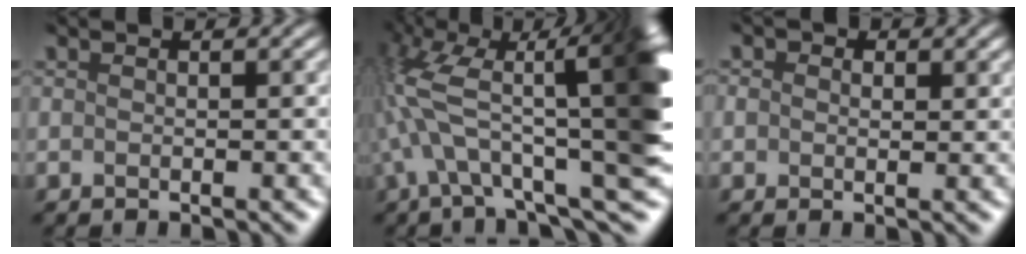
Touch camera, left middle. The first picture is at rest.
{"total": 12.0, "force": [0.6, 5.2, 10.8], "torque": [-0.194, 0.011, 0.017]}
{"total": 1.4, "force": [1.0, 1.0, 0.0], "torque": [0.017, 0.006, -0.001]}